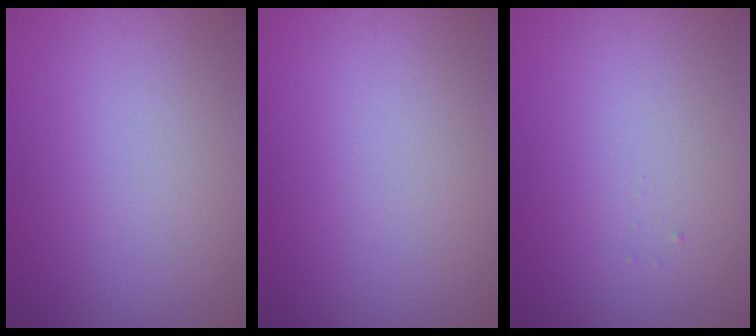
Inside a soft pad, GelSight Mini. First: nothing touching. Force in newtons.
{"total": 0.0}
{"total": 0.0}